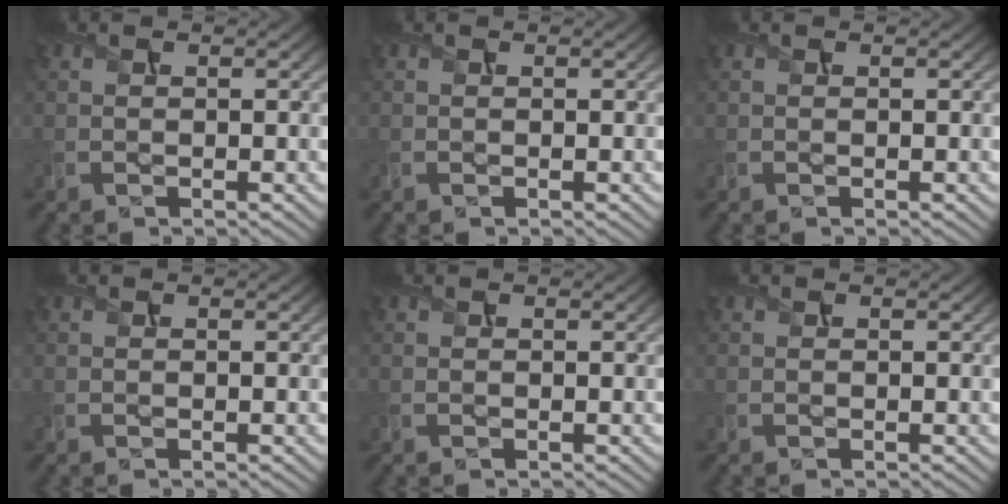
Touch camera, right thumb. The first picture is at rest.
{"total": 0.0}
{"total": 0.0}
{"total": 0.0}
{"total": 0.0}
{"total": 0.0}